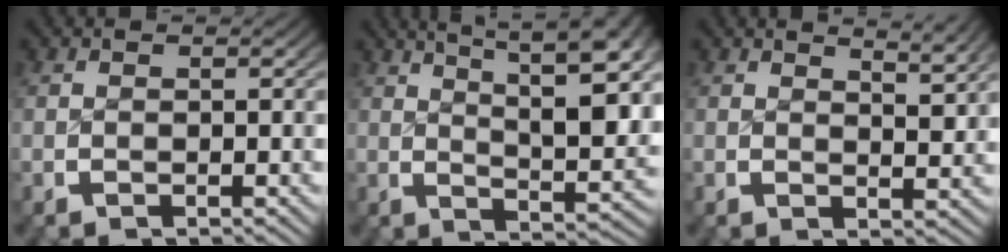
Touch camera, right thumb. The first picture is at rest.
{"total": 10.9, "force": [4.8, 5.0, 8.4], "torque": [-0.100, 0.006, 0.067]}
{"total": 2.7, "force": [2.1, 0.4, 1.6], "torque": [-0.014, -0.004, 0.034]}